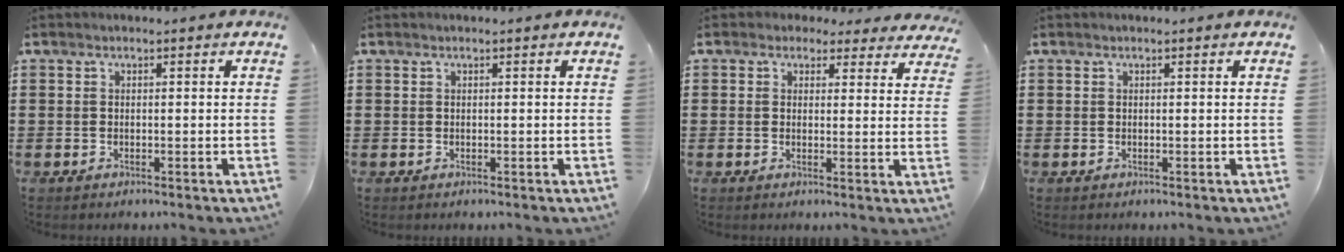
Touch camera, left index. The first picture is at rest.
{"total": 0.0}
{"total": 2.7, "force": [2.0, 1.6, 0.6], "torque": [-0.015, -0.001, 0.035]}
{"total": 0.0}